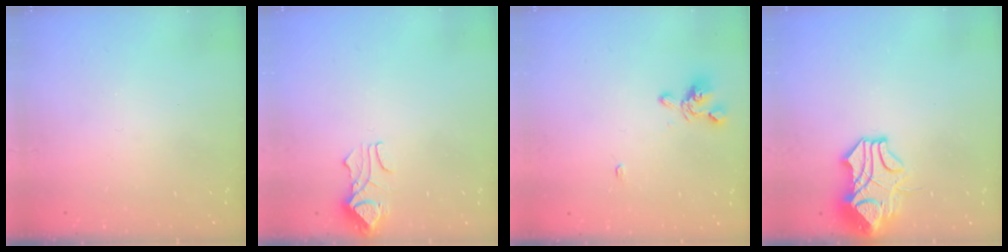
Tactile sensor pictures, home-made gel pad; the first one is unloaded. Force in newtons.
{"total": 2.4, "press": 2.3, "slide": 0.7}
{"total": 2.2, "press": 2.0, "slide": 0.8}
{"total": 8.3, "press": 8.1, "slide": 1.8}